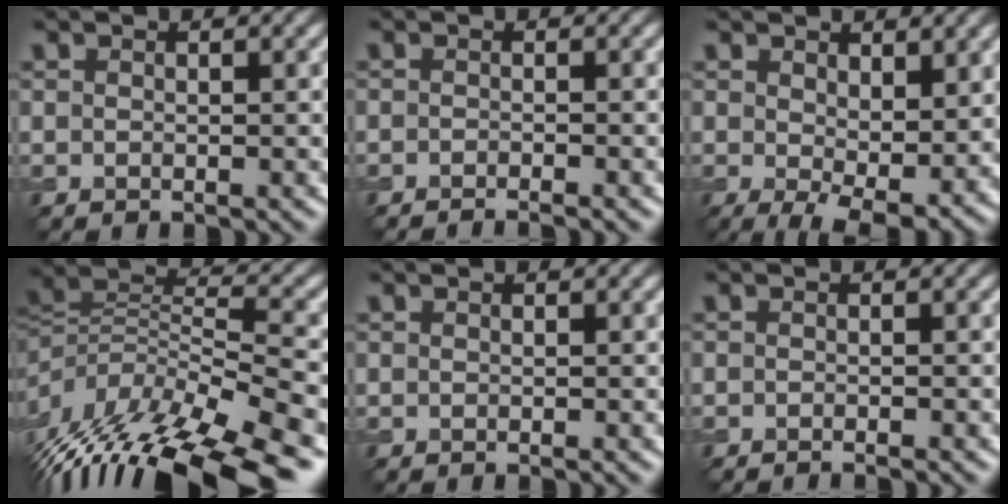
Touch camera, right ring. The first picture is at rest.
{"total": 1.4, "force": [-1.1, 0.1, 0.8], "torque": [-0.008, -0.003, -0.023]}
{"total": 5.8, "force": [0.5, 2.9, 5.0], "torque": [-0.088, -0.021, 0.020]}
{"total": 14.6, "force": [-8.4, 5.2, 10.7], "torque": [-0.209, 0.009, -0.126]}
{"total": 0.0}
{"total": 0.8, "force": [-0.6, 0.1, 0.4], "torque": [-0.004, -0.004, -0.013]}